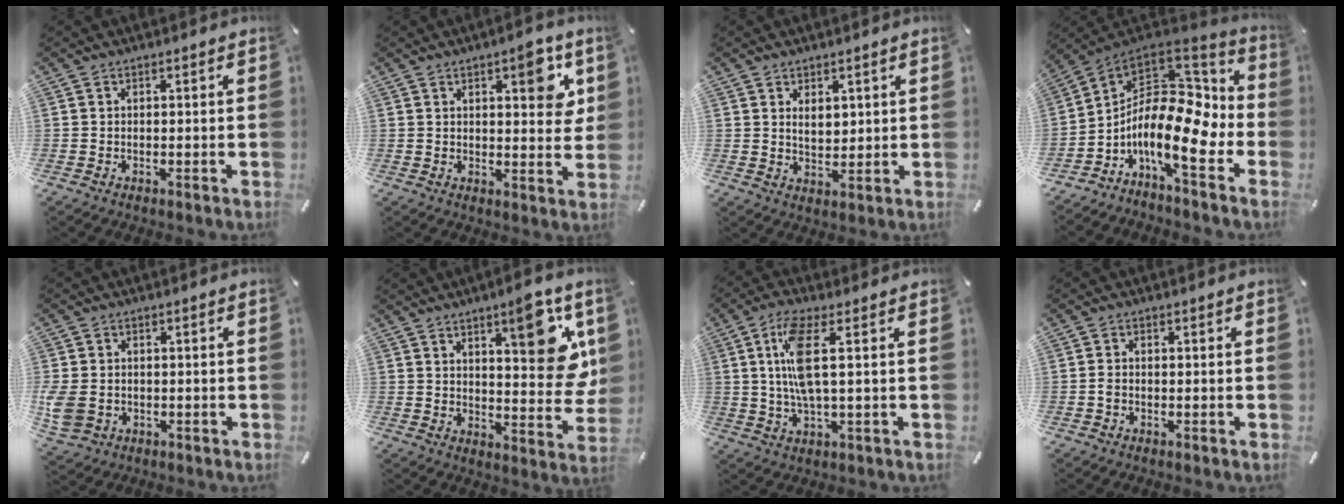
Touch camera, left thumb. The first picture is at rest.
{"total": 8.3, "force": [4.1, 3.6, 6.4], "torque": [-0.063, -0.022, 0.060]}
{"total": 3.9, "force": [1.9, 2.6, 2.2], "torque": [-0.034, -0.003, 0.032]}
{"total": 18.5, "force": [-5.1, 8.2, 15.8], "torque": [-0.305, -0.020, -0.093]}
{"total": 5.6, "force": [-0.8, 4.6, 3.2], "torque": [-0.088, 0.000, -0.014]}
{"total": 14.9, "force": [7.2, 5.4, 11.8], "torque": [-0.134, -0.043, 0.108]}
{"total": 9.8, "force": [1.9, 2.8, 9.2], "torque": [-0.197, -0.006, 0.027]}
{"total": 1.4, "force": [-0.4, 0.8, 1.1], "torque": [-0.021, 0.001, -0.008]}